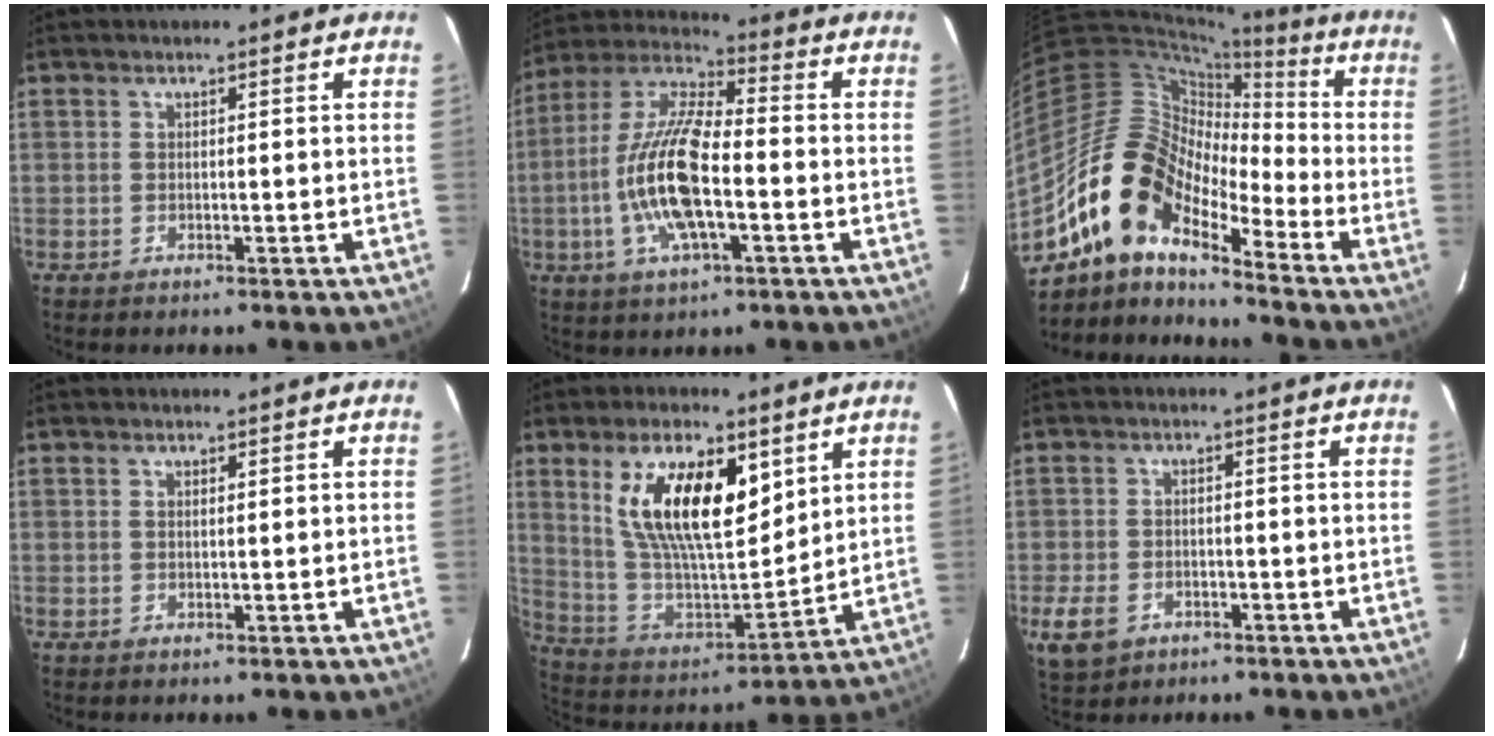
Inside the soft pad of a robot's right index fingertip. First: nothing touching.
{"total": 16.1, "force": [-3.6, 5.4, 14.7], "torque": [-0.299, -0.003, -0.076]}
{"total": 15.4, "force": [-10.8, 6.2, 9.1], "torque": [-0.151, 0.005, -0.222]}
{"total": 0.5, "force": [0.4, 0.1, 0.4], "torque": [-0.007, 0.001, 0.007]}
{"total": 18.9, "force": [8.4, 7.8, 15.0], "torque": [-0.279, 0.002, 0.165]}
{"total": 6.6, "force": [-2.8, 5.0, 3.3], "torque": [-0.087, -0.006, -0.044]}